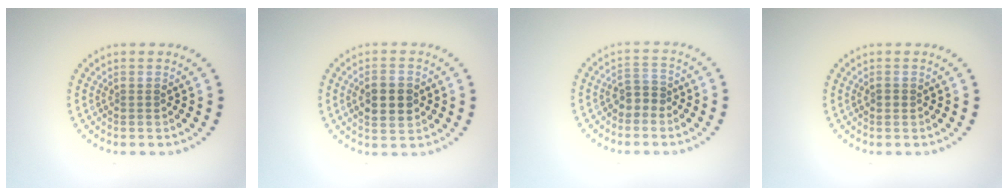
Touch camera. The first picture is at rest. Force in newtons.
{"total": 3.7, "press": 3.7, "slide": 0.3}
{"total": 1.9, "press": 1.8, "slide": 0.7}
{"total": 0.9, "press": 0.9, "slide": 0.3}